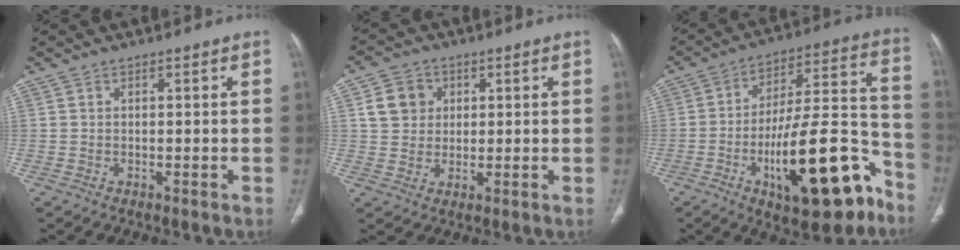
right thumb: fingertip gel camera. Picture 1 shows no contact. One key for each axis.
{"total": 6.4, "fx": 1.8, "fy": 5.7, "fz": 2.4, "tx": -0.020, "ty": -0.001, "tz": 0.033}
{"total": 23.8, "fx": -11.5, "fy": 8.1, "fz": 19.2, "tx": -0.262, "ty": 0.083, "tz": -0.169}